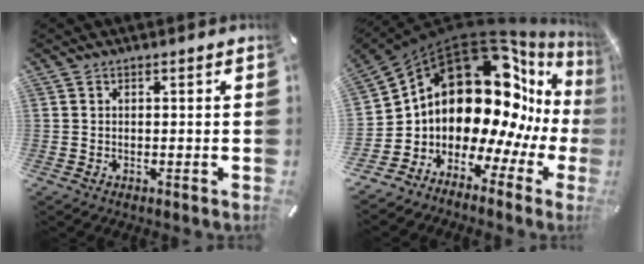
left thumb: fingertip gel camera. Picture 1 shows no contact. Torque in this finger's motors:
{"motor_torque": [0.84, 3.11, 1.34, -0.12, 0.70]}